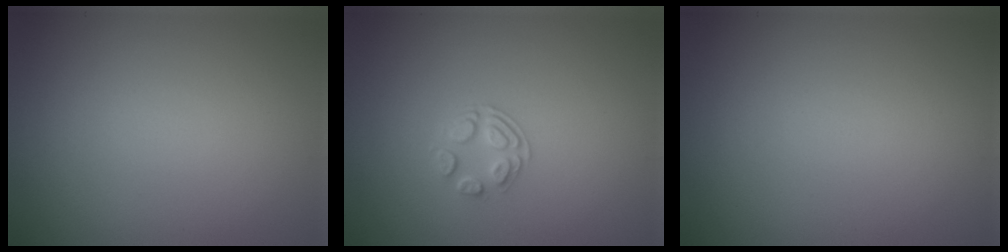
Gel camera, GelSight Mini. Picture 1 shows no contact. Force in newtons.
{"total": 1.8, "press": 1.2, "slide": 1.4}
{"total": 0.0}